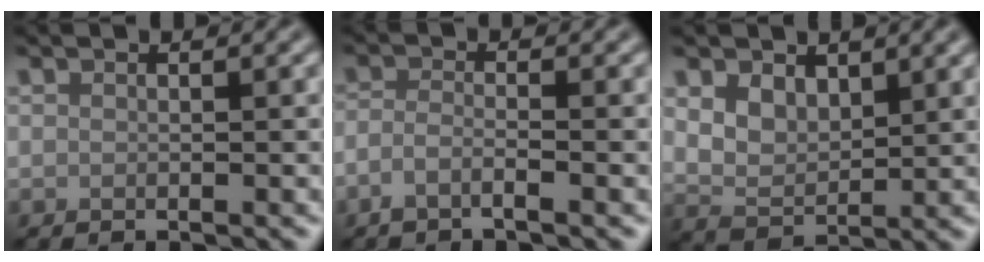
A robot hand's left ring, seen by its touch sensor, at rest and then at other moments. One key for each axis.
{"total": 1.9, "fx": -1.2, "fy": 0.5, "fz": 1.4, "tx": -0.029, "ty": -0.002, "tz": -0.031}
{"total": 3.4, "fx": 1.6, "fy": 2.2, "fz": 2.1, "tx": -0.050, "ty": -0.007, "tz": 0.032}